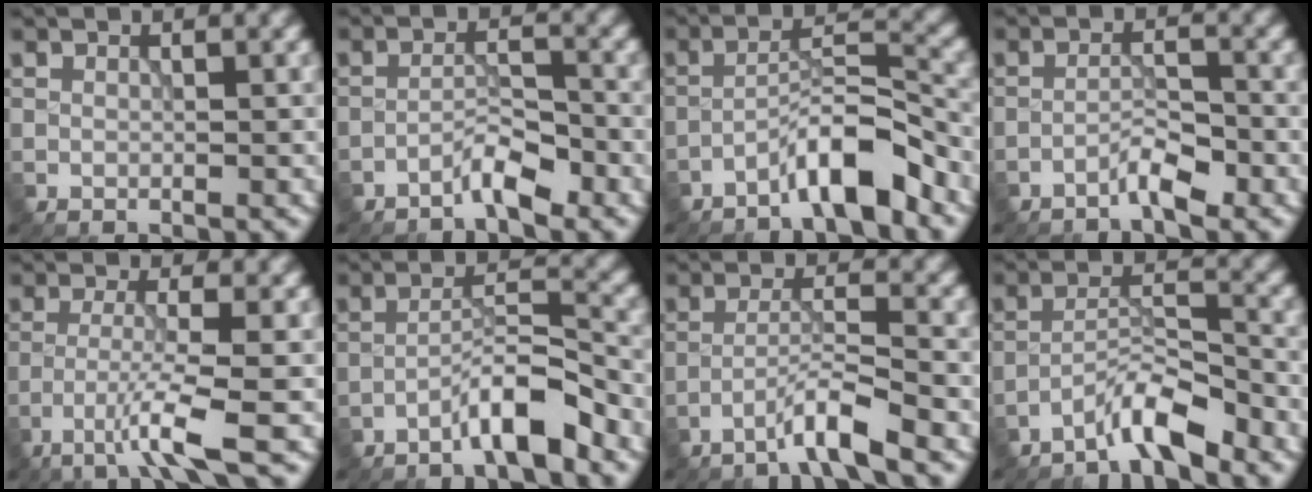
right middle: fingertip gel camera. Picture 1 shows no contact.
{"total": 2.6, "force": [-2.1, 0.3, 1.4], "torque": [-0.021, 0.011, -0.043]}
{"total": 5.5, "force": [-3.8, 0.8, 3.9], "torque": [-0.060, 0.018, -0.073]}
{"total": 2.2, "force": [-1.8, 0.2, 1.3], "torque": [-0.020, 0.009, -0.037]}
{"total": 4.2, "force": [-2.3, -0.1, 3.5], "torque": [-0.065, 0.003, -0.059]}
{"total": 4.7, "force": [-3.3, 0.5, 3.3], "torque": [-0.055, 0.016, -0.065]}
{"total": 3.5, "force": [-2.5, -0.1, 2.5], "torque": [-0.040, 0.013, -0.060]}
{"total": 4.3, "force": [-3.6, 0.5, 2.4], "torque": [-0.042, 0.011, -0.075]}